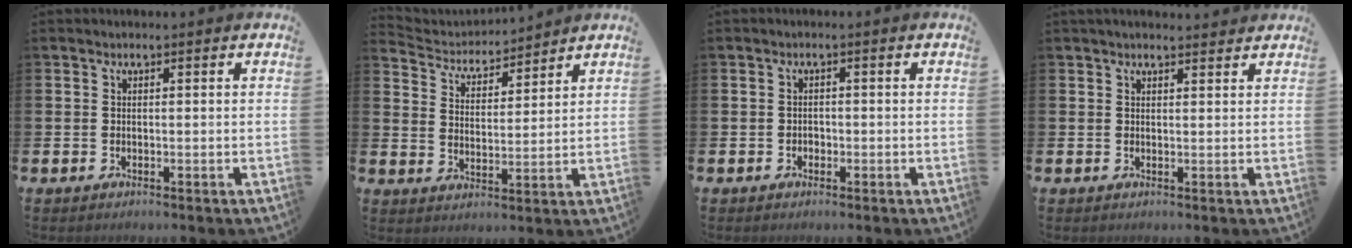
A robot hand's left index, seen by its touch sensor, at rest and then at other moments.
{"total": 4.4, "force": [4.2, 1.2, 0.1], "torque": [-0.025, -0.033, 0.070]}
{"total": 1.1, "force": [-0.5, 1.0, 0.2], "torque": [0.002, 0.001, -0.013]}
{"total": 1.8, "force": [1.8, 0.2, 0.3], "torque": [0.005, -0.009, 0.029]}